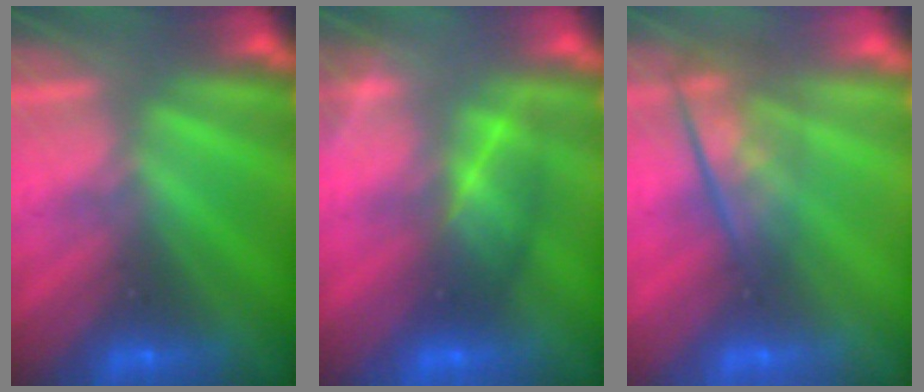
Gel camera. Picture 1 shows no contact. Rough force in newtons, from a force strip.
{"total": 3.7}
{"total": 4.6}